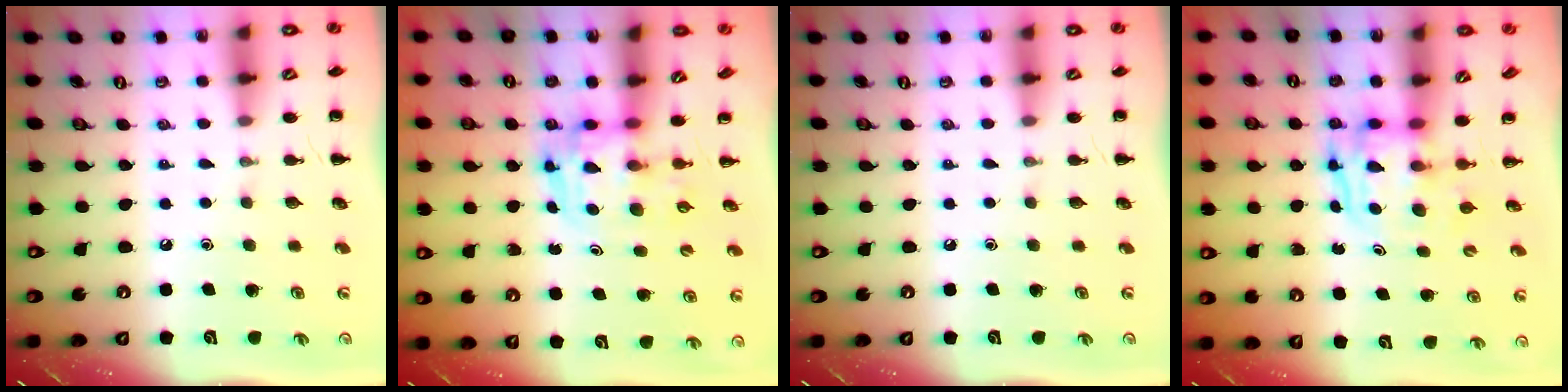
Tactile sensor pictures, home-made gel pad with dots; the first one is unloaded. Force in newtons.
{"total": 3.4, "press": 3.4, "slide": 0.6}
{"total": 0.0}
{"total": 4.0, "press": 3.9, "slide": 0.4}